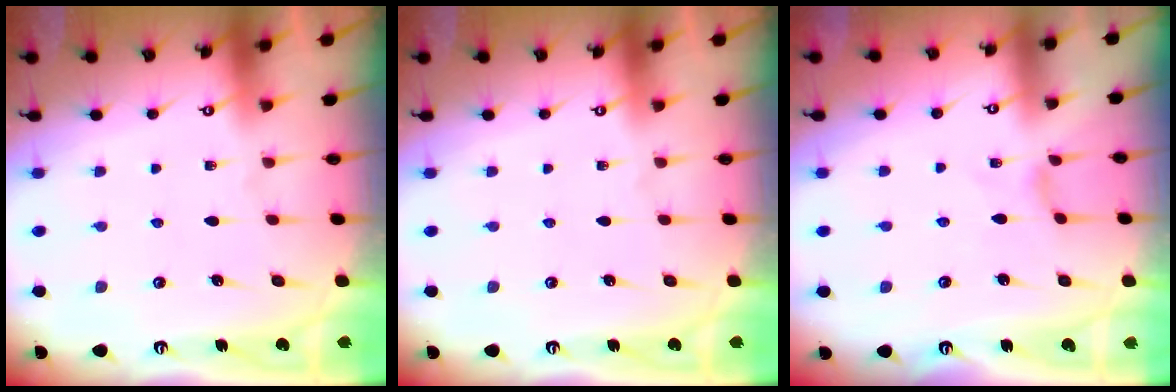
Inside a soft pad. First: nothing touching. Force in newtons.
{"total": 0.0}
{"total": 0.0}